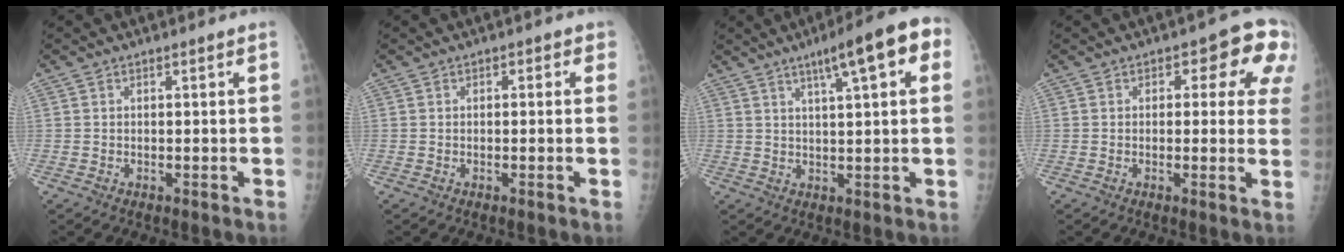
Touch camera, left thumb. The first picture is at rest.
{"total": 1.7, "force": [0.4, 1.0, 1.2], "torque": [-0.001, 0.005, -0.003]}
{"total": 11.7, "force": [5.1, 2.4, 10.3], "torque": [-0.132, 0.010, 0.065]}
{"total": 9.2, "force": [3.1, 5.0, 7.1], "torque": [-0.026, 0.002, 0.024]}